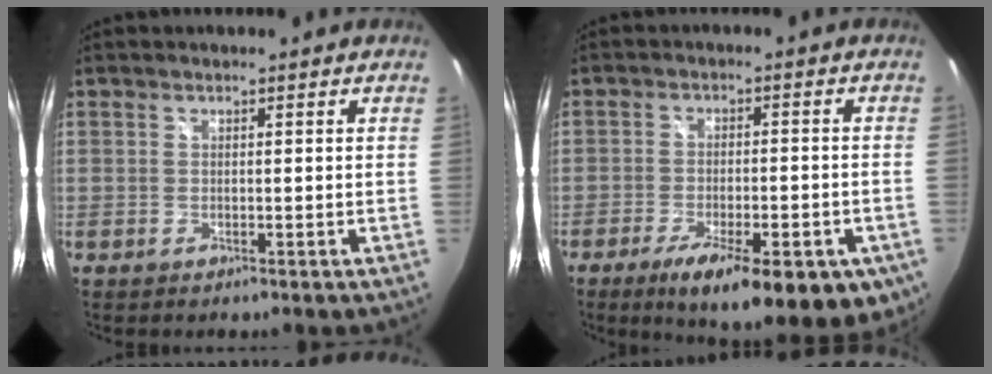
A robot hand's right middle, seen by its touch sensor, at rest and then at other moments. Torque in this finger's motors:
{"motor_torque": [1.18, -0.96, 0.58, 0.10]}